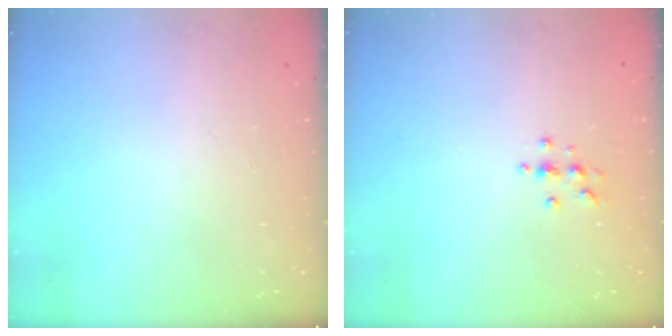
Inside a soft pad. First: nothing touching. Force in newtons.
{"total": 3.3, "press": 3.3, "slide": 0.4}